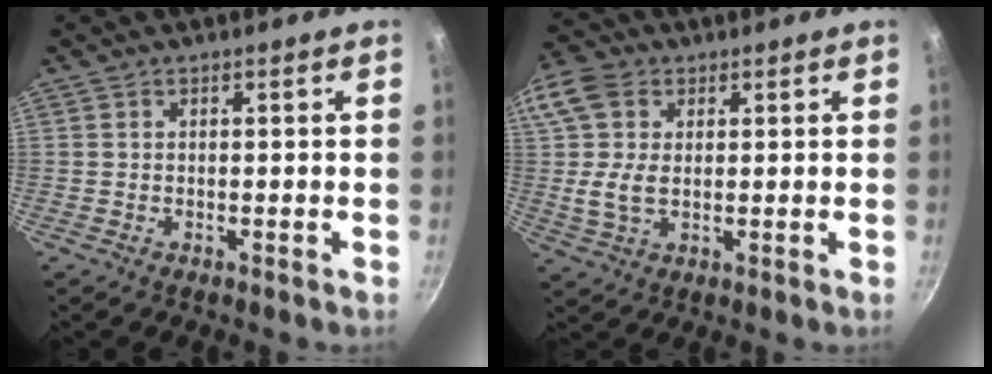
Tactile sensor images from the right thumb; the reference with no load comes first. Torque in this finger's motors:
{"motor_torque": [-0.21, 0.73, 0.29, -0.23, 0.20]}